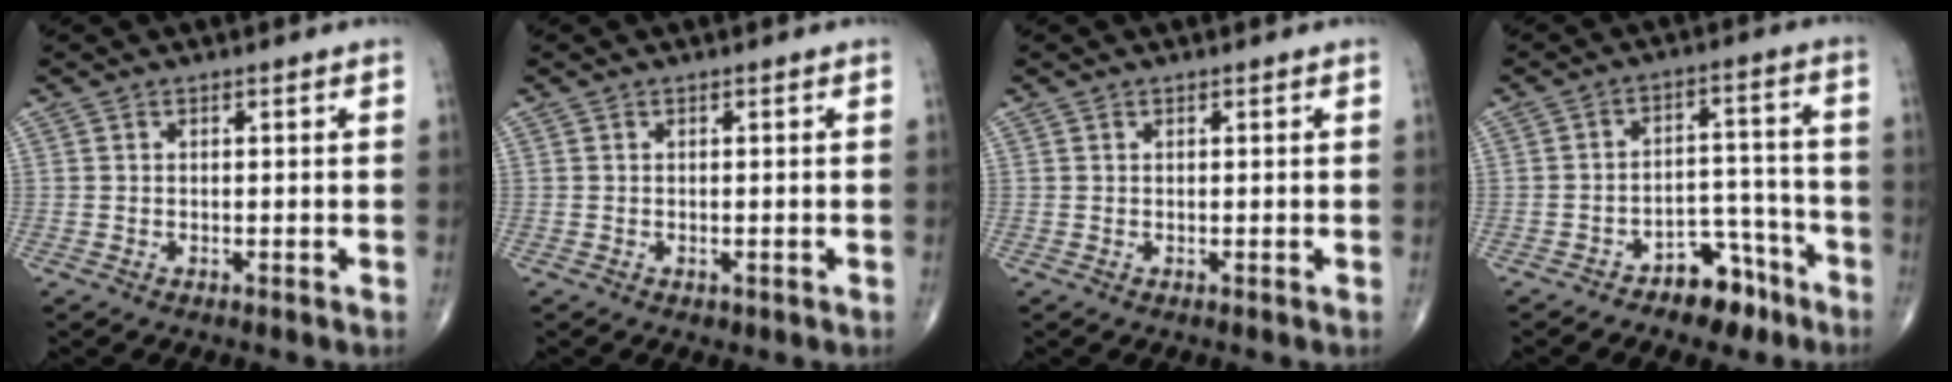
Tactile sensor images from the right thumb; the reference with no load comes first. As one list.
[{"total": 0.6, "force": [-0.2, 0.5, 0.4], "torque": [-0.002, 0.000, 0.001]}, {"total": 0.0}, {"total": 8.4, "force": [-5.8, 4.7, 3.8], "torque": [-0.019, 0.068, -0.090]}]